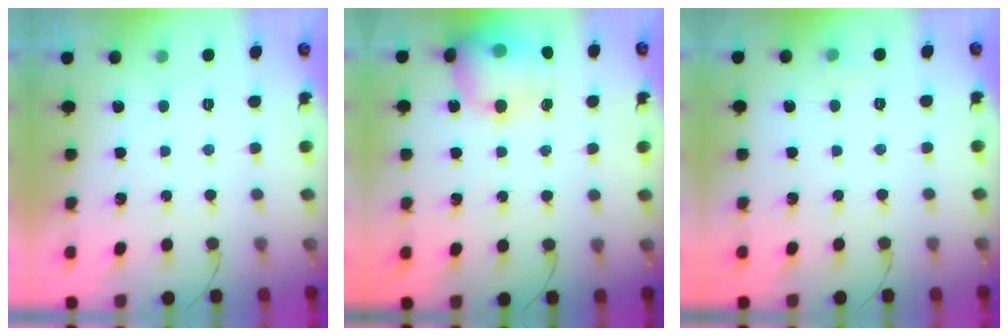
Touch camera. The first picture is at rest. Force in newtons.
{"total": 17.6, "press": 17.4, "slide": 2.7}
{"total": 3.0, "press": 2.8, "slide": 1.1}